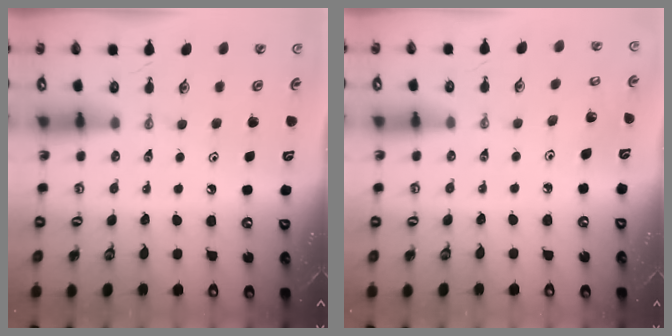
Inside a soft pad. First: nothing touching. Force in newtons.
{"total": 4.8, "press": 4.6, "slide": 1.3}